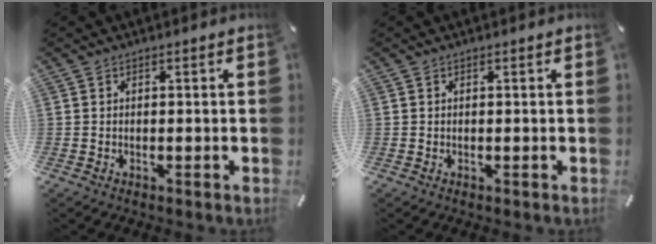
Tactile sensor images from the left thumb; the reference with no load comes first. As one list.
[{"total": 0.0}]